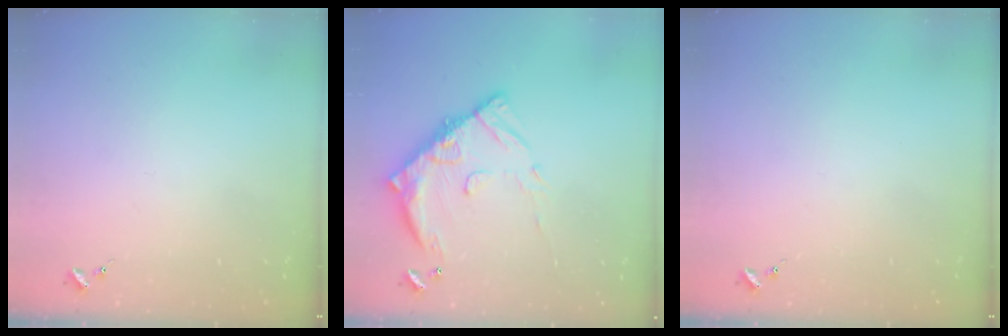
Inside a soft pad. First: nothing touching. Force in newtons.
{"total": 14.4, "press": 14.4, "slide": 1.3}
{"total": 0.0}